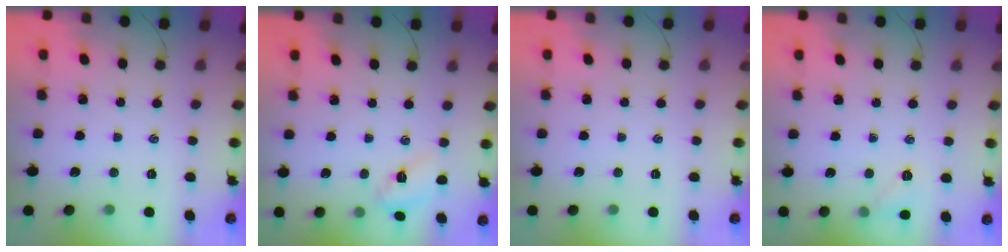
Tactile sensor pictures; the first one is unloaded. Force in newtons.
{"total": 4.0, "press": 3.9, "slide": 1.0}
{"total": 0.0}
{"total": 5.6, "press": 5.4, "slide": 1.6}